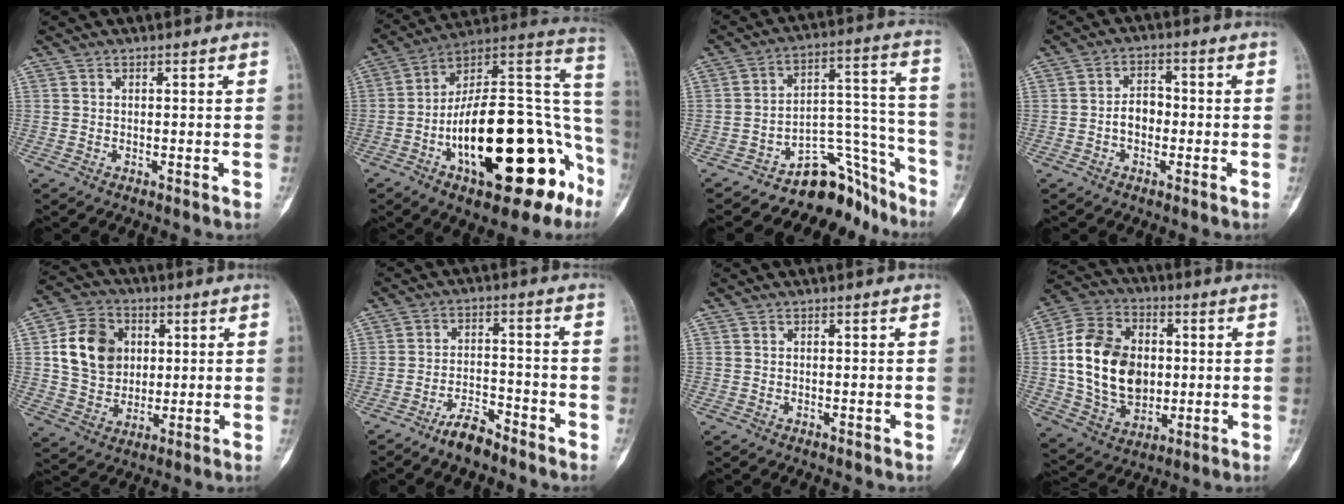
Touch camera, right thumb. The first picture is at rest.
{"total": 30.6, "force": [-10.6, 12.7, 25.8], "torque": [-0.296, 0.073, -0.153]}
{"total": 13.2, "force": [-10.9, 6.4, 3.8], "torque": [0.003, 0.160, -0.166]}
{"total": 4.5, "force": [-1.0, 3.3, 2.8], "torque": [-0.030, 0.021, -0.025]}
{"total": 13.6, "force": [2.6, 11.0, 7.5], "torque": [-0.101, -0.001, 0.049]}
{"total": 5.9, "force": [-4.8, 2.1, 2.8], "torque": [-0.040, 0.031, -0.088]}
{"total": 0.0}
{"total": 19.3, "force": [0.8, 14.0, 13.2], "torque": [-0.216, 0.010, 0.019]}